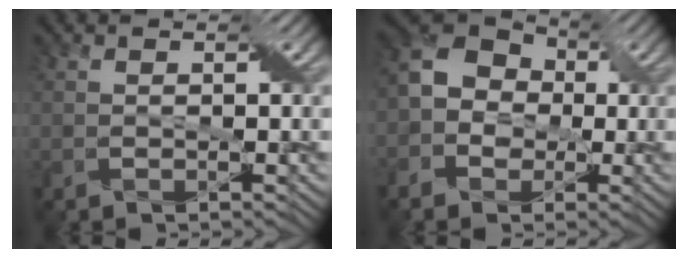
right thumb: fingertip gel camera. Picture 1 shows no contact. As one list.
[{"total": 7.3, "force": [-1.2, 6.1, 3.7], "torque": [-0.082, 0.001, -0.039]}]